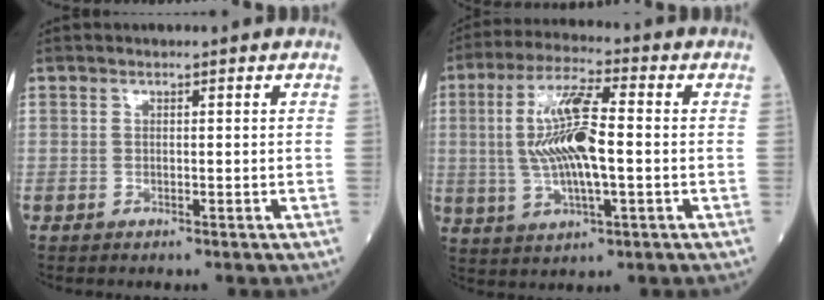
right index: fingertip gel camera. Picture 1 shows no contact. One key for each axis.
{"total": 11.6, "fx": 0.0, "fy": 2.5, "fz": 11.4, "tx": -0.231, "ty": 0.009, "tz": 0.001}